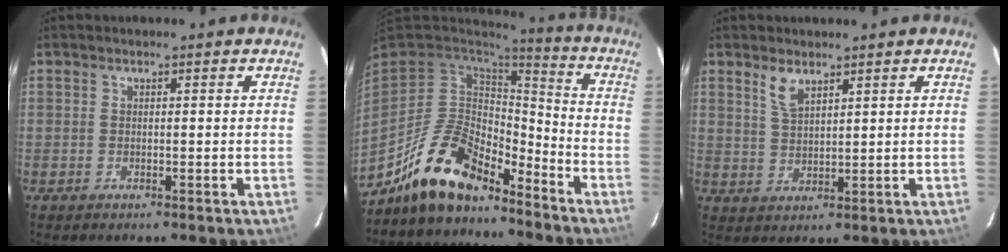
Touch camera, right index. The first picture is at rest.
{"total": 15.7, "force": [-11.9, 6.4, 8.0], "torque": [-0.179, 0.002, -0.212]}
{"total": 4.0, "force": [2.8, 1.5, 2.5], "torque": [-0.050, -0.002, 0.057]}